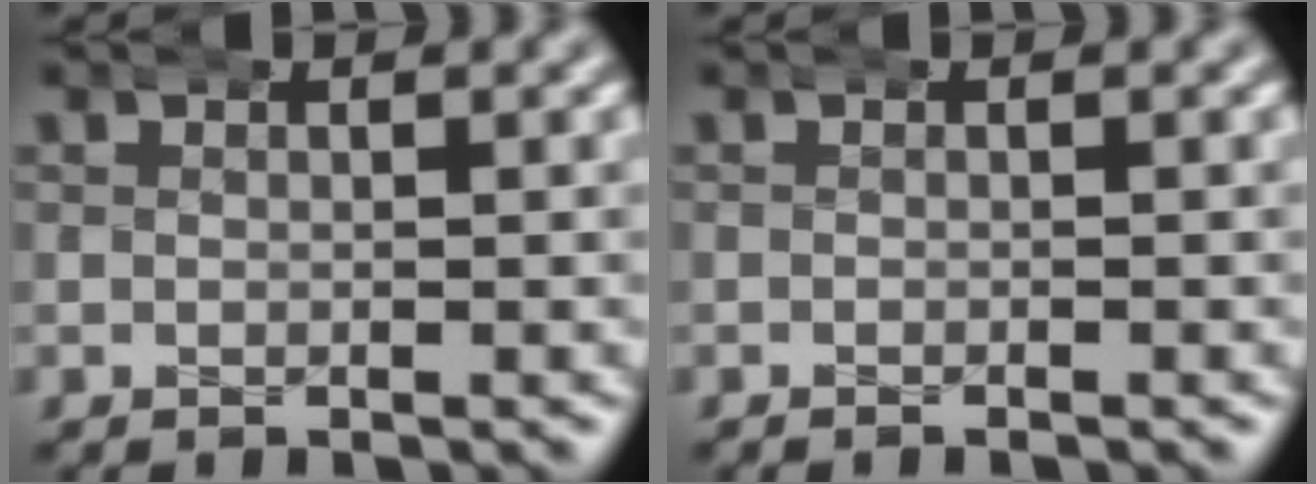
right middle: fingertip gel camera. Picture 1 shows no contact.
{"total": 0.6, "force": [-0.6, -0.1, 0.2], "torque": [-0.001, -0.001, -0.011]}